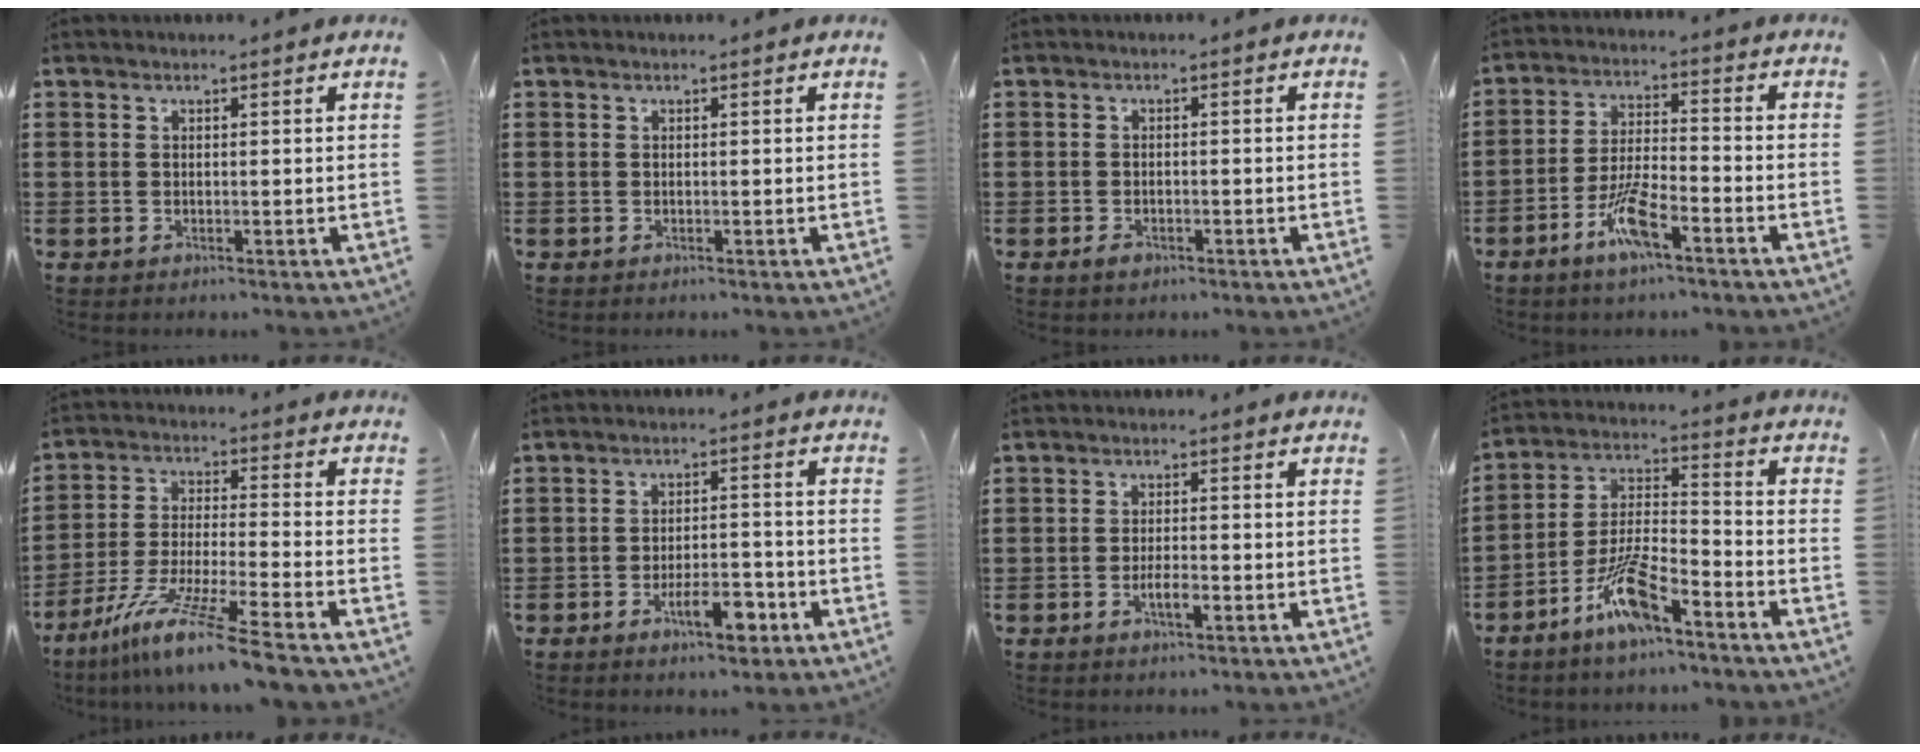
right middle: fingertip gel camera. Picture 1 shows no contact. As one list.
[{"total": 0.0}, {"total": 1.1, "force": [-0.7, 0.6, 0.5], "torque": [-0.012, -0.001, -0.015]}, {"total": 7.3, "force": [-4.2, 1.5, 5.8], "torque": [-0.132, -0.007, -0.081]}, {"total": 11.2, "force": [-9.1, -0.8, 6.5], "torque": [-0.133, -0.004, -0.185]}, {"total": 6.8, "force": [-3.9, 2.4, 5.1], "torque": [-0.090, 0.006, -0.071]}, {"total": 3.1, "force": [-1.3, 0.9, 2.7], "torque": [-0.046, 0.003, -0.024]}, {"total": 9.2, "force": [-6.3, 2.0, 6.4], "torque": [-0.146, -0.002, -0.121]}]